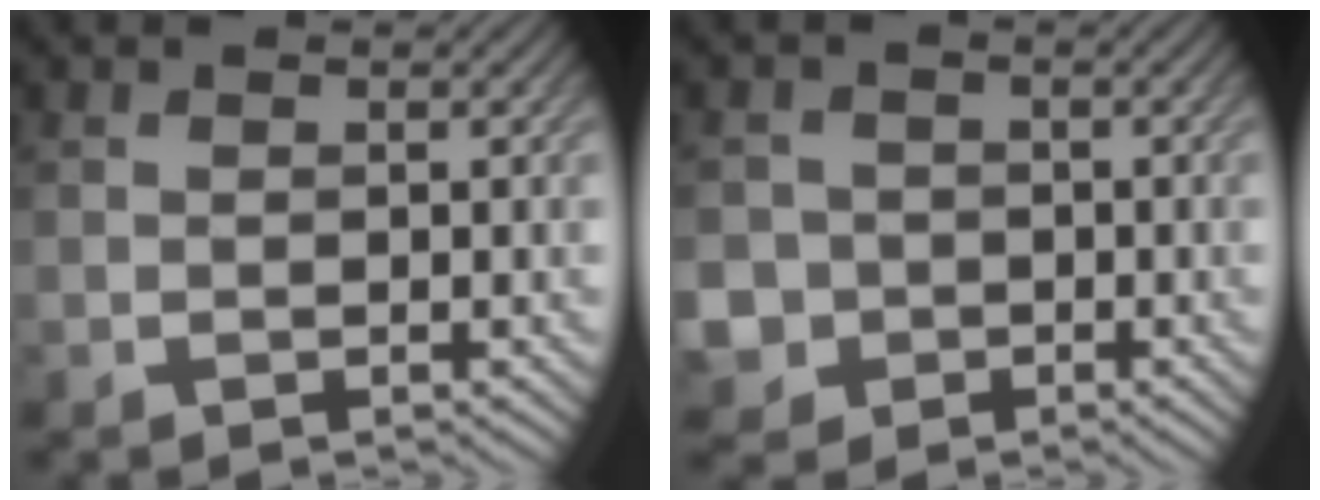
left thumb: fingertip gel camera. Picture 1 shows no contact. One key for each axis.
{"total": 5.4, "fx": -1.7, "fy": 5.0, "fz": 1.0, "tx": -0.037, "ty": -0.013, "tz": -0.051}